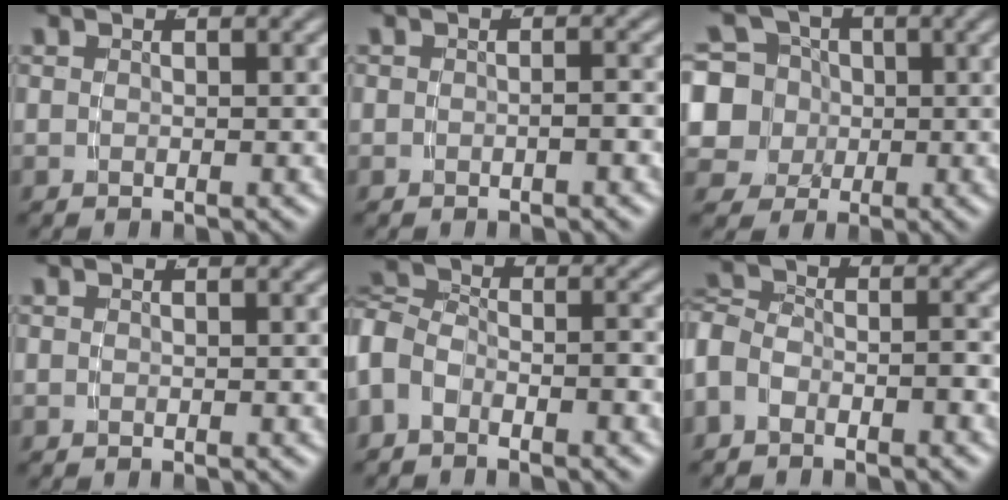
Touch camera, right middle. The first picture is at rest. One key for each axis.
{"total": 0.7, "fx": -0.4, "fy": 0.5, "fz": 0.3, "tx": 0.003, "ty": 0.009, "tz": -0.012}
{"total": 10.5, "fx": -0.3, "fy": 9.9, "fz": 3.4, "tx": -0.093, "ty": -0.040, "tz": -0.004}
{"total": 0.0}
{"total": 5.4, "fx": -1.0, "fy": 4.8, "fz": 2.2, "tx": -0.054, "ty": -0.012, "tz": -0.023}
{"total": 4.4, "fx": -1.3, "fy": 3.9, "fz": 1.7, "tx": -0.043, "ty": -0.012, "tz": -0.025}